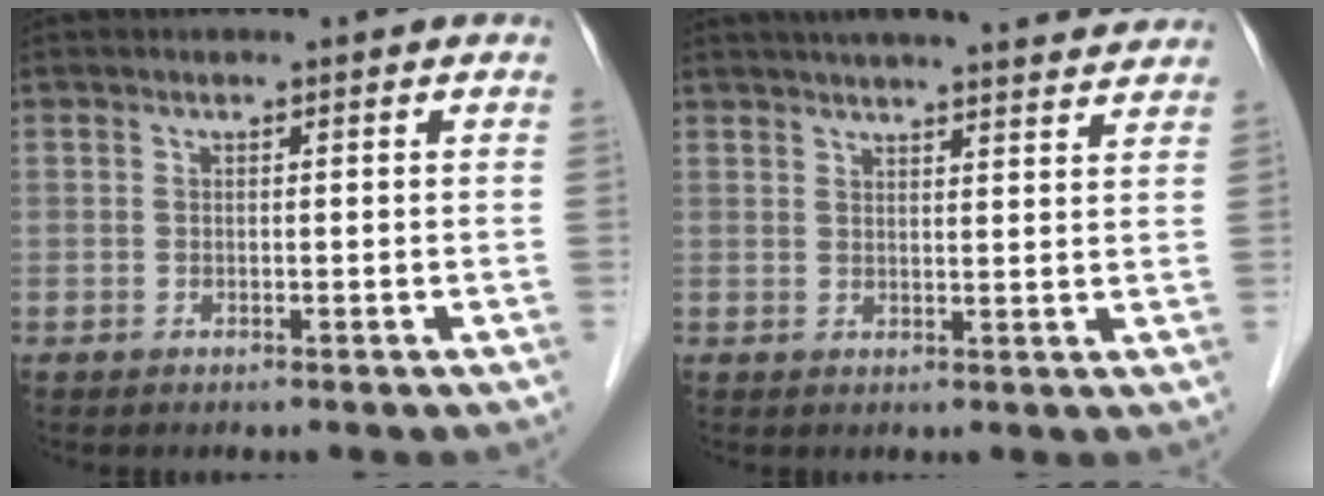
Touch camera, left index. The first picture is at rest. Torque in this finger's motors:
{"motor_torque": [-0.25, -0.63, 0.40, 0.10]}